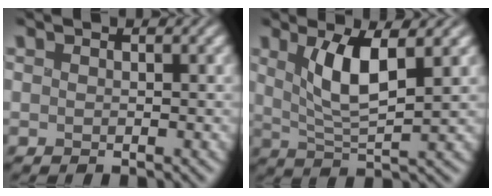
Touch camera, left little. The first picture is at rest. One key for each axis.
{"total": 4.8, "fx": 1.3, "fy": 1.4, "fz": 4.4, "tx": -0.085, "ty": -0.006, "tz": 0.025}